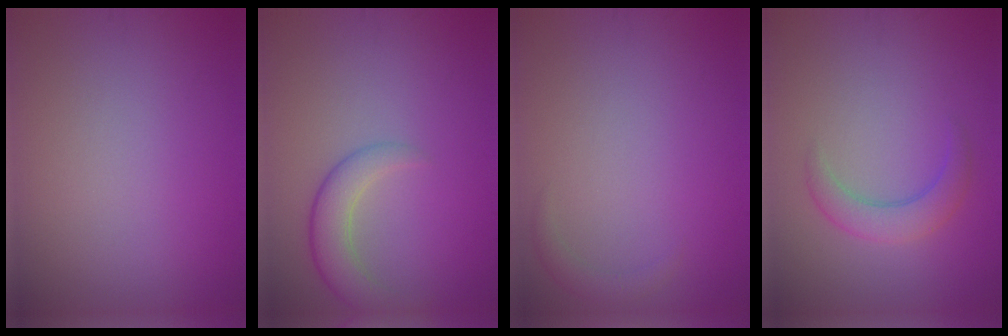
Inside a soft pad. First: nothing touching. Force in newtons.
{"total": 3.4, "press": 3.4, "slide": 0.2}
{"total": 1.1, "press": 1.1, "slide": 0.1}
{"total": 2.8, "press": 2.7, "slide": 0.2}